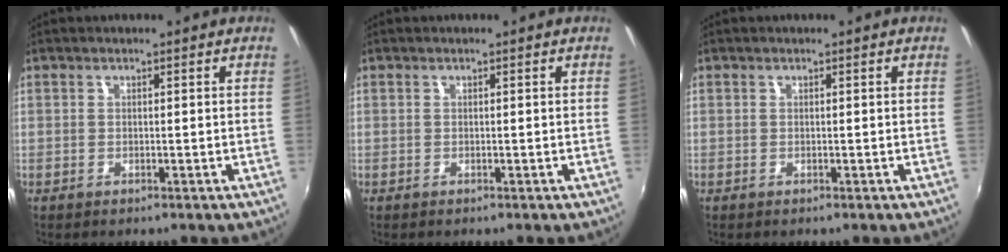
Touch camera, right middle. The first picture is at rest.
{"total": 0.0}
{"total": 0.0}